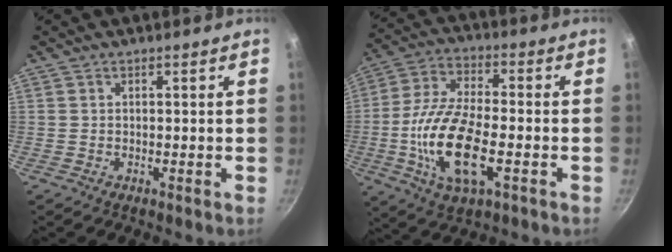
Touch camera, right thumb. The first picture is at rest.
{"total": 17.1, "force": [-4.1, 7.3, 14.9], "torque": [-0.296, 0.016, -0.074]}